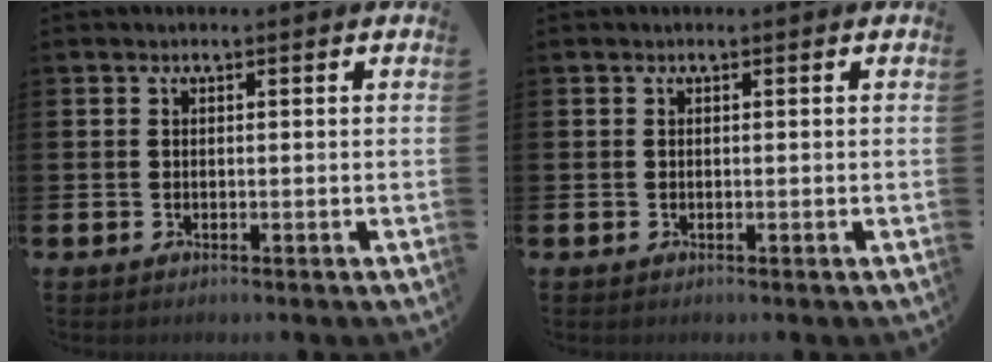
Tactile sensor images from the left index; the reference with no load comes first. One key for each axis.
{"total": 0.0}